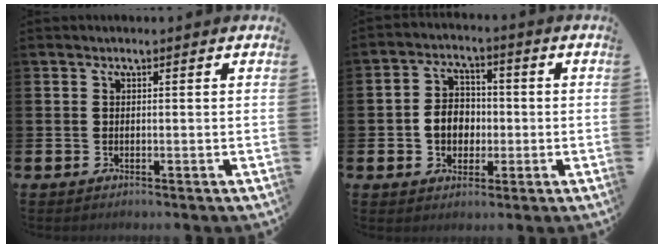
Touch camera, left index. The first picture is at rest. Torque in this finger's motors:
{"motor_torque": [0.56, 0.19, 0.21, 0.11]}